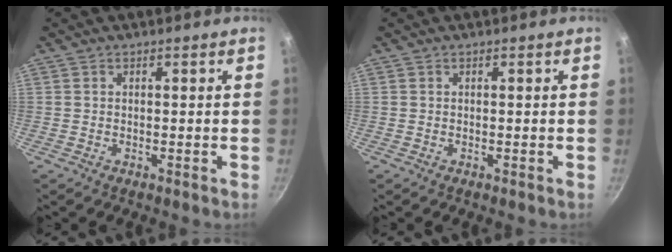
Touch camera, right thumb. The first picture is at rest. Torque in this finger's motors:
{"motor_torque": [0.00, 0.00, 0.00, 0.00, 0.00]}